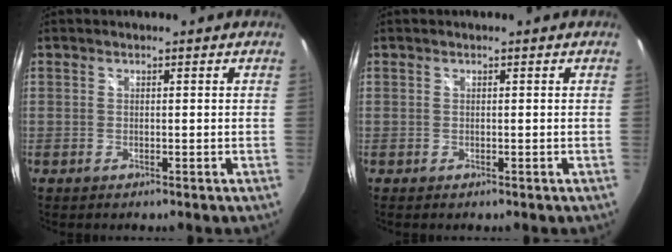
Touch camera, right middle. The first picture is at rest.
{"total": 0.0}